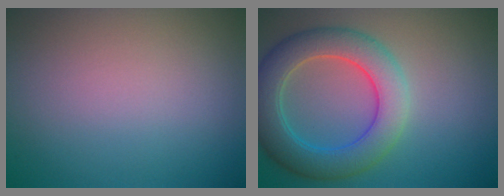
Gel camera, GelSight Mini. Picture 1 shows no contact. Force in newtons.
{"total": 6.6, "press": 6.6, "slide": 0.2}